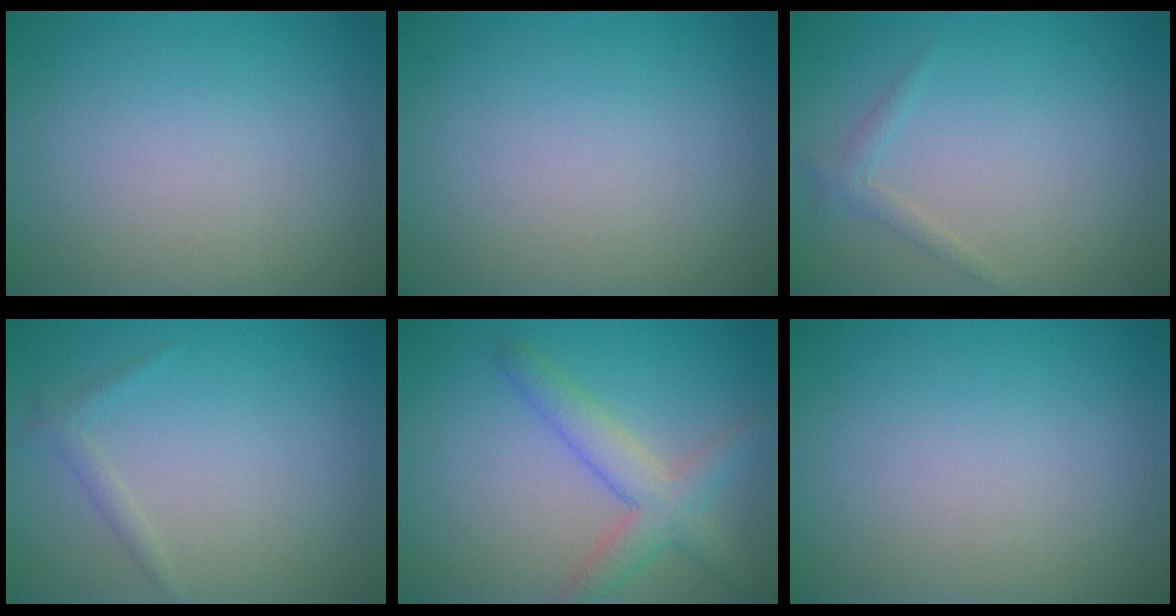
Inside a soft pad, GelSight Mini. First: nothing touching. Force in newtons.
{"total": 0.0}
{"total": 1.1, "press": 1.1, "slide": 0.1}
{"total": 1.1, "press": 1.1, "slide": 0.1}
{"total": 3.9, "press": 3.9, "slide": 0.2}
{"total": 0.0}